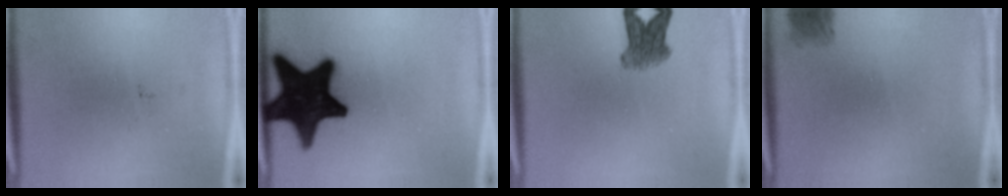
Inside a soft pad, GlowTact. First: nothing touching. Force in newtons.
{"total": 19.1}
{"total": 4.8}
{"total": 2.1}